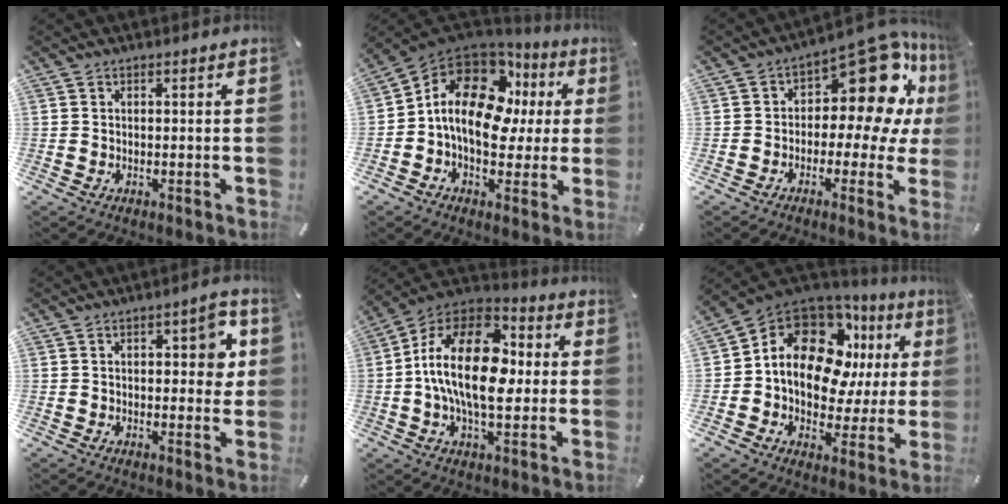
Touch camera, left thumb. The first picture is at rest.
{"total": 16.0, "force": [3.3, 11.0, 11.1], "torque": [-0.210, -0.012, 0.058]}
{"total": 17.9, "force": [7.7, 9.0, 13.4], "torque": [-0.179, -0.063, 0.127]}
{"total": 7.2, "force": [1.5, 3.6, 6.1], "torque": [-0.070, -0.004, 0.015]}
{"total": 22.1, "force": [0.1, 13.0, 17.8], "torque": [-0.333, 0.007, -0.004]}
{"total": 17.0, "force": [5.8, 11.7, 11.0], "torque": [-0.198, -0.038, 0.100]}